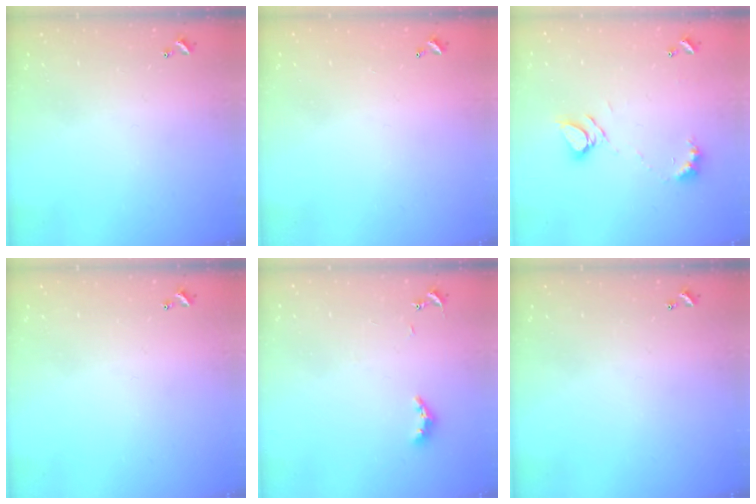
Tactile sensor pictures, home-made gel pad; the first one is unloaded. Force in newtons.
{"total": 2.8, "press": 2.8, "slide": 0.1}
{"total": 7.0, "press": 7.0, "slide": 0.8}
{"total": 0.0}
{"total": 5.4, "press": 5.4, "slide": 0.6}
{"total": 0.0}